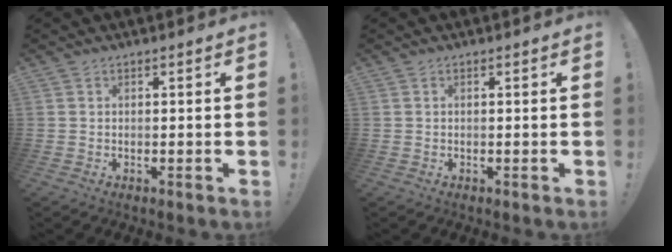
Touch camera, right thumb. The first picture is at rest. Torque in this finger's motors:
{"motor_torque": [0.00, 0.01, 0.03, 0.01, 0.00]}